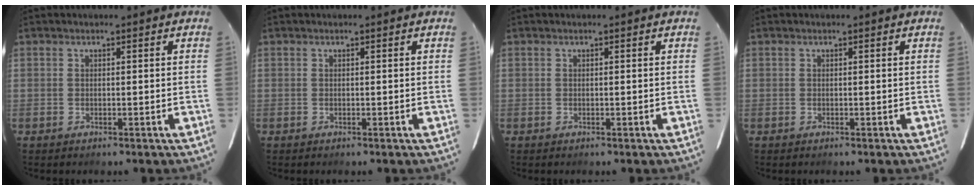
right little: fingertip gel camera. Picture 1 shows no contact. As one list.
[{"total": 0.0}, {"total": 0.0}, {"total": 0.0}]